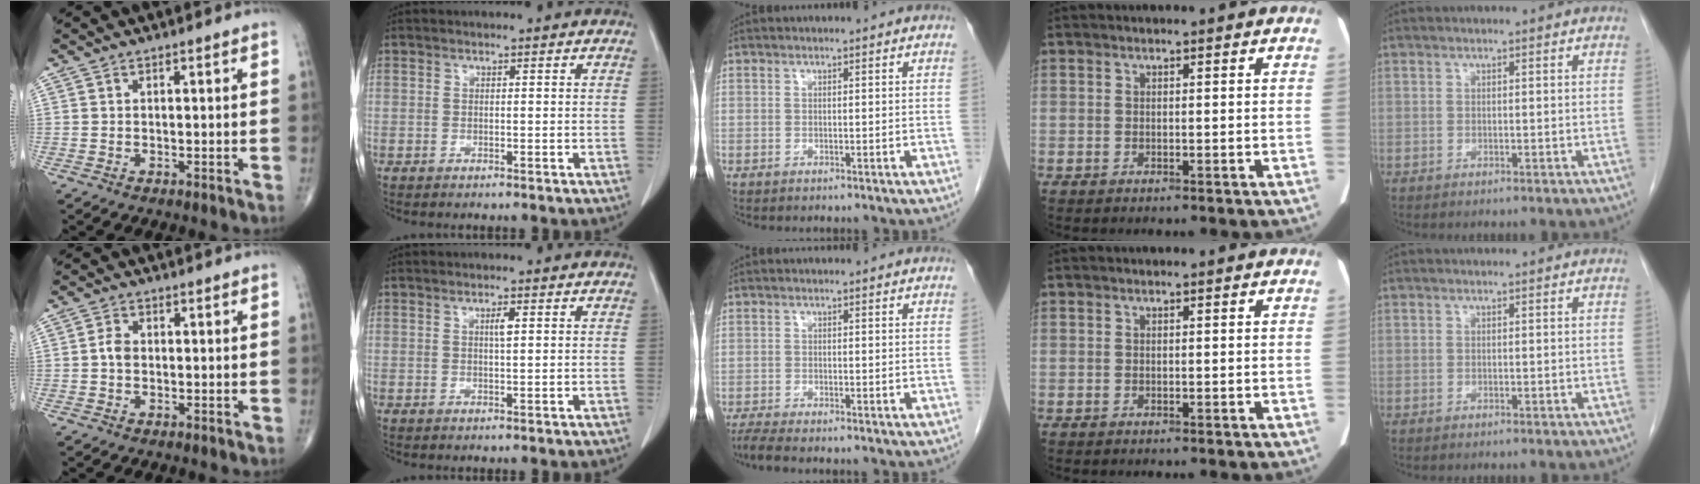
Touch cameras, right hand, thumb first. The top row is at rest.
{"thumb": {"total": 2.4, "force": [-0.1, 1.8, 1.6], "torque": [-0.027, 0.006, -0.007]}, "index": {"total": 1.5, "force": [0.5, 0.2, 1.4], "torque": [-0.027, 0.001, 0.008]}, "middle": {"total": 2.9, "force": [-2.5, -0.2, 1.5], "torque": [-0.033, -0.008, -0.046]}}